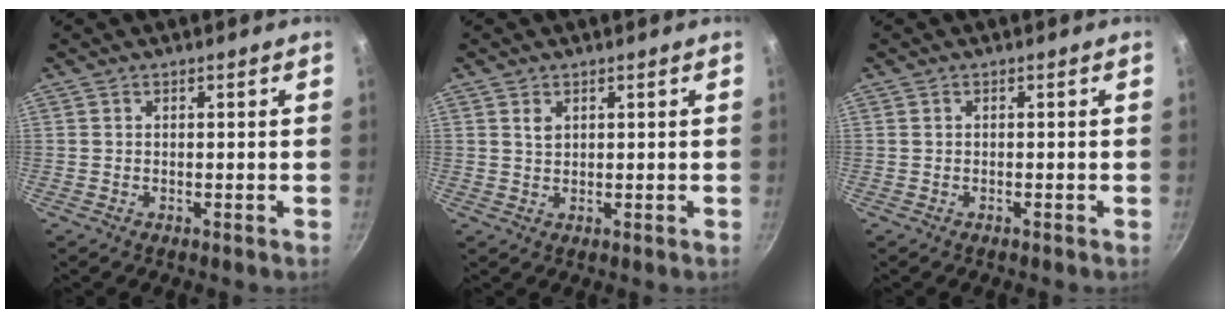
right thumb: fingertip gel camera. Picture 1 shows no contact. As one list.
[{"total": 1.8, "force": [0.9, 1.1, 1.0], "torque": [-0.017, -0.002, 0.019]}, {"total": 0.0}]